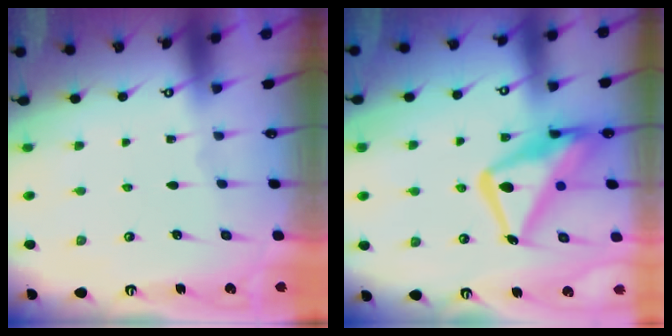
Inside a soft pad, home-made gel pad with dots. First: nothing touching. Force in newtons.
{"total": 18.2, "press": 18.1, "slide": 1.8}